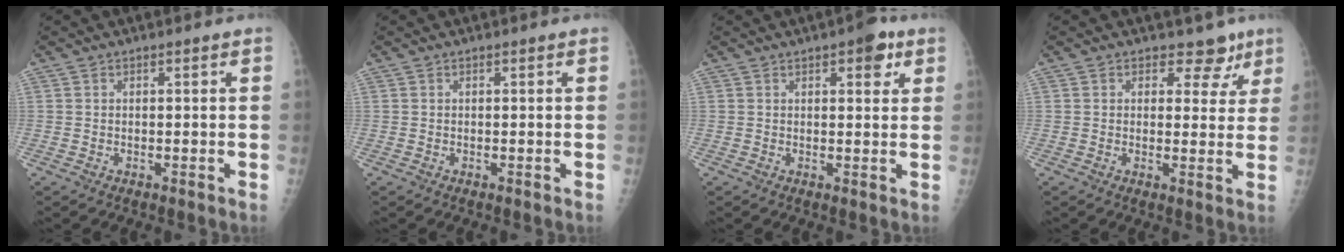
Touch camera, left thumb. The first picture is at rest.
{"total": 0.0}
{"total": 4.9, "force": [2.6, 2.1, 3.7], "torque": [-0.029, -0.006, 0.026]}
{"total": 5.4, "force": [3.8, 3.7, 1.2], "torque": [0.020, -0.019, 0.041]}